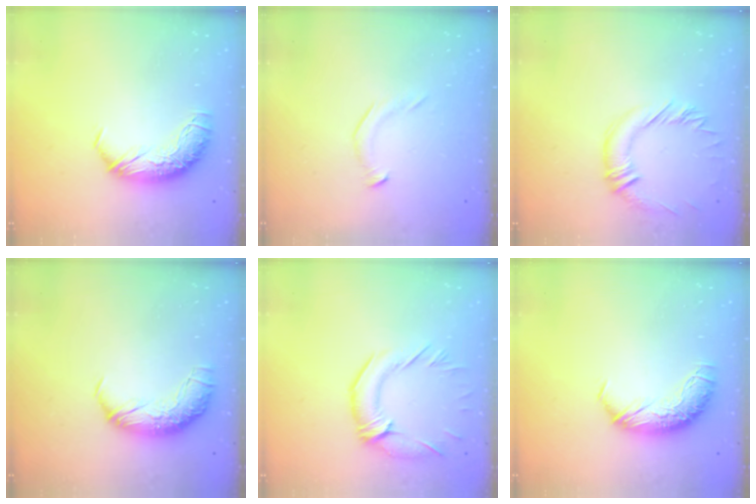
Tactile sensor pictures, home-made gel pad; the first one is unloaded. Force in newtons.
{"total": 5.2, "press": 5.1, "slide": 1.0}
{"total": 1.3, "press": 1.1, "slide": 0.7}
{"total": 2.4, "press": 1.0, "slide": 2.2}
{"total": 2.9, "press": 2.5, "slide": 1.5}
{"total": 0.0}